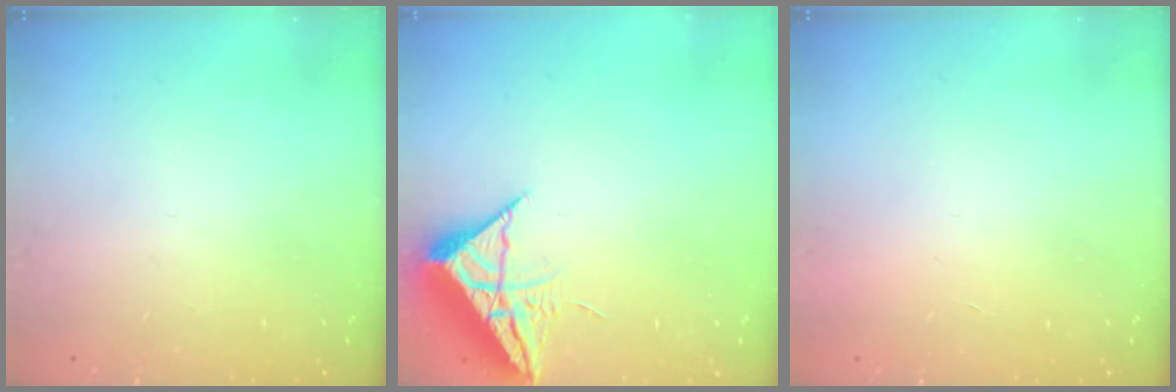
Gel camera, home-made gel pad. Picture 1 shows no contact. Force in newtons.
{"total": 10.0, "press": 9.9, "slide": 0.8}
{"total": 1.6, "press": 1.6, "slide": 0.1}